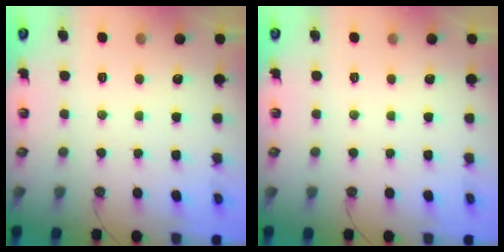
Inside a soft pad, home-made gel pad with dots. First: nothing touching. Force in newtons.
{"total": 0.0}